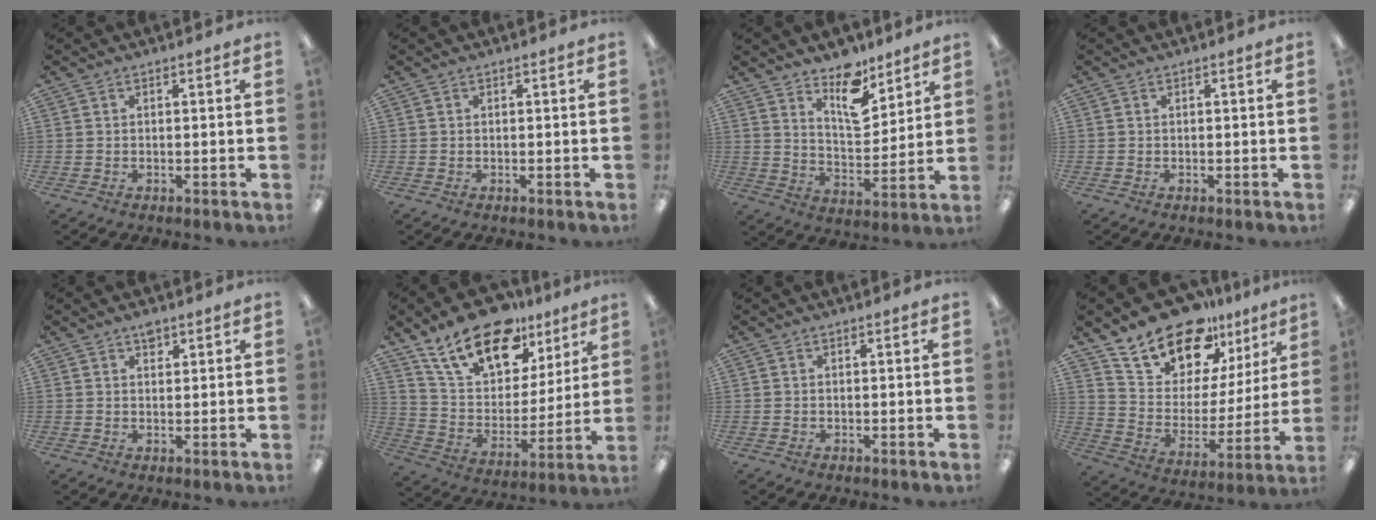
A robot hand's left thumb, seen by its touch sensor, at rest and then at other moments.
{"total": 0.0}
{"total": 12.0, "force": [8.8, 5.6, 5.9], "torque": [-0.077, -0.059, 0.155]}
{"total": 0.0}
{"total": 2.4, "force": [1.6, 1.2, 1.2], "torque": [-0.010, -0.005, 0.026]}
{"total": 20.8, "force": [14.4, 10.5, 10.7], "torque": [-0.198, -0.076, 0.259]}
{"total": 0.0}
{"total": 18.2, "force": [15.6, 8.2, 4.8], "torque": [-0.107, -0.128, 0.283]}